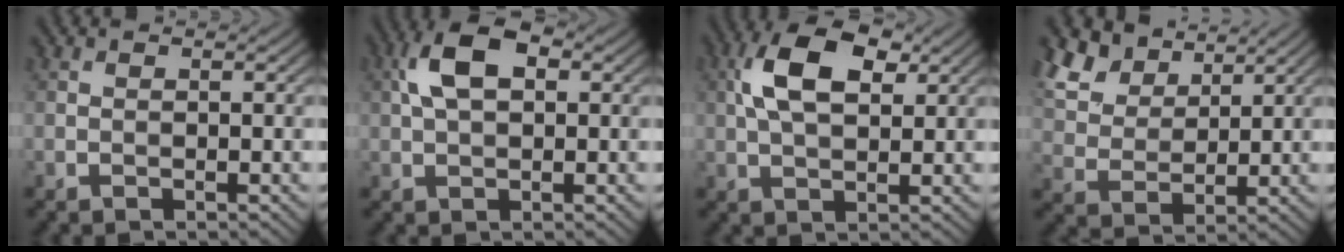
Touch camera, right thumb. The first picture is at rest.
{"total": 6.9, "force": [1.7, 3.8, 5.5], "torque": [-0.114, 0.015, 0.025]}
{"total": 8.8, "force": [2.7, 4.5, 7.0], "torque": [-0.144, 0.015, 0.043]}
{"total": 8.8, "force": [5.9, 4.9, 4.5], "torque": [-0.125, 0.014, 0.110]}